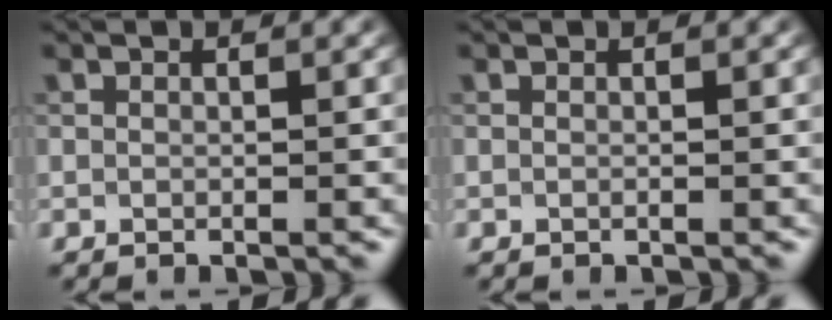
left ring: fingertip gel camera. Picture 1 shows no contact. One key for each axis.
{"total": 0.0}